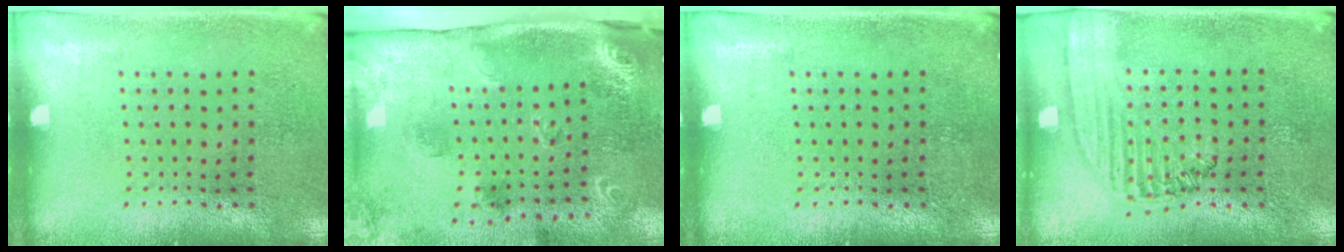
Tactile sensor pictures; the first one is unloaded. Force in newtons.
{"total": 2.1, "press": 1.8, "slide": 1.1}
{"total": 0.0}
{"total": 1.5, "press": 1.4, "slide": 0.6}